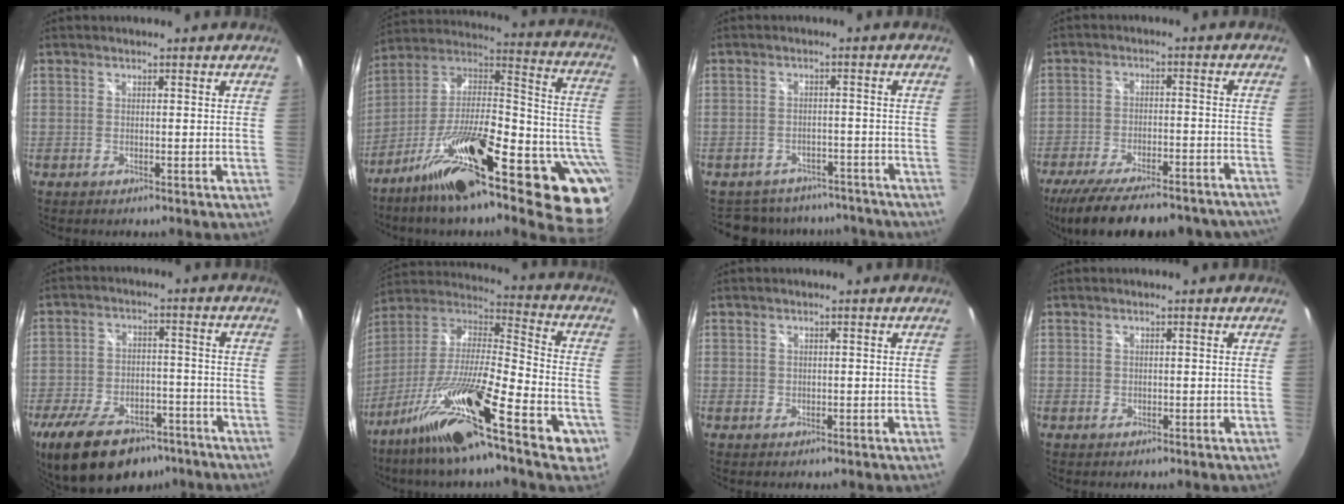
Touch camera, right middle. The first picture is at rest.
{"total": 31.0, "force": [-14.3, 10.4, 25.5], "torque": [-0.347, 0.009, -0.230]}
{"total": 12.4, "force": [-10.6, 5.6, 2.9], "torque": [-0.070, 0.018, -0.131]}
{"total": 25.8, "force": [-22.0, 6.8, 11.8], "torque": [-0.225, -0.033, -0.295]}
{"total": 19.3, "force": [-13.3, 9.5, 10.2], "torque": [-0.219, -0.018, -0.204]}
{"total": 25.5, "force": [-15.0, 4.5, 20.0], "torque": [-0.326, -0.039, -0.259]}
{"total": 0.0}
{"total": 0.0}